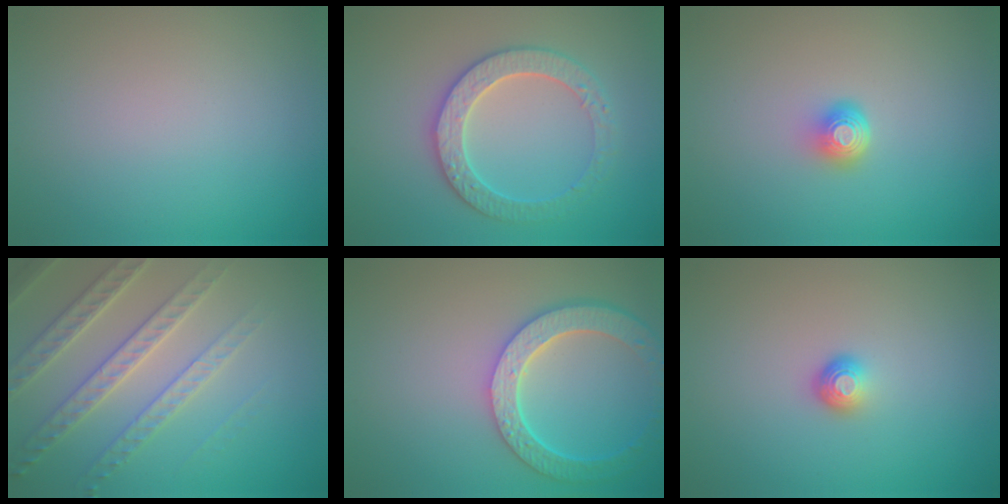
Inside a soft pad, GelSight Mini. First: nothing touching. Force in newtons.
{"total": 3.6, "press": 3.5, "slide": 0.4}
{"total": 2.1, "press": 1.4, "slide": 1.6}
{"total": 4.5, "press": 4.4, "slide": 1.1}
{"total": 6.0, "press": 4.8, "slide": 3.6}
{"total": 1.5, "press": 1.1, "slide": 1.1}